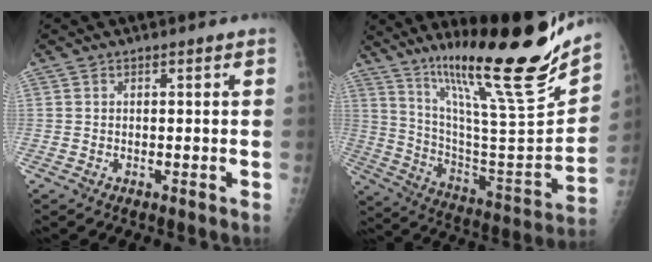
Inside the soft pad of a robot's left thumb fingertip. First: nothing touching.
{"total": 26.2, "force": [19.7, 2.0, 17.3], "torque": [-0.254, -0.107, 0.330]}